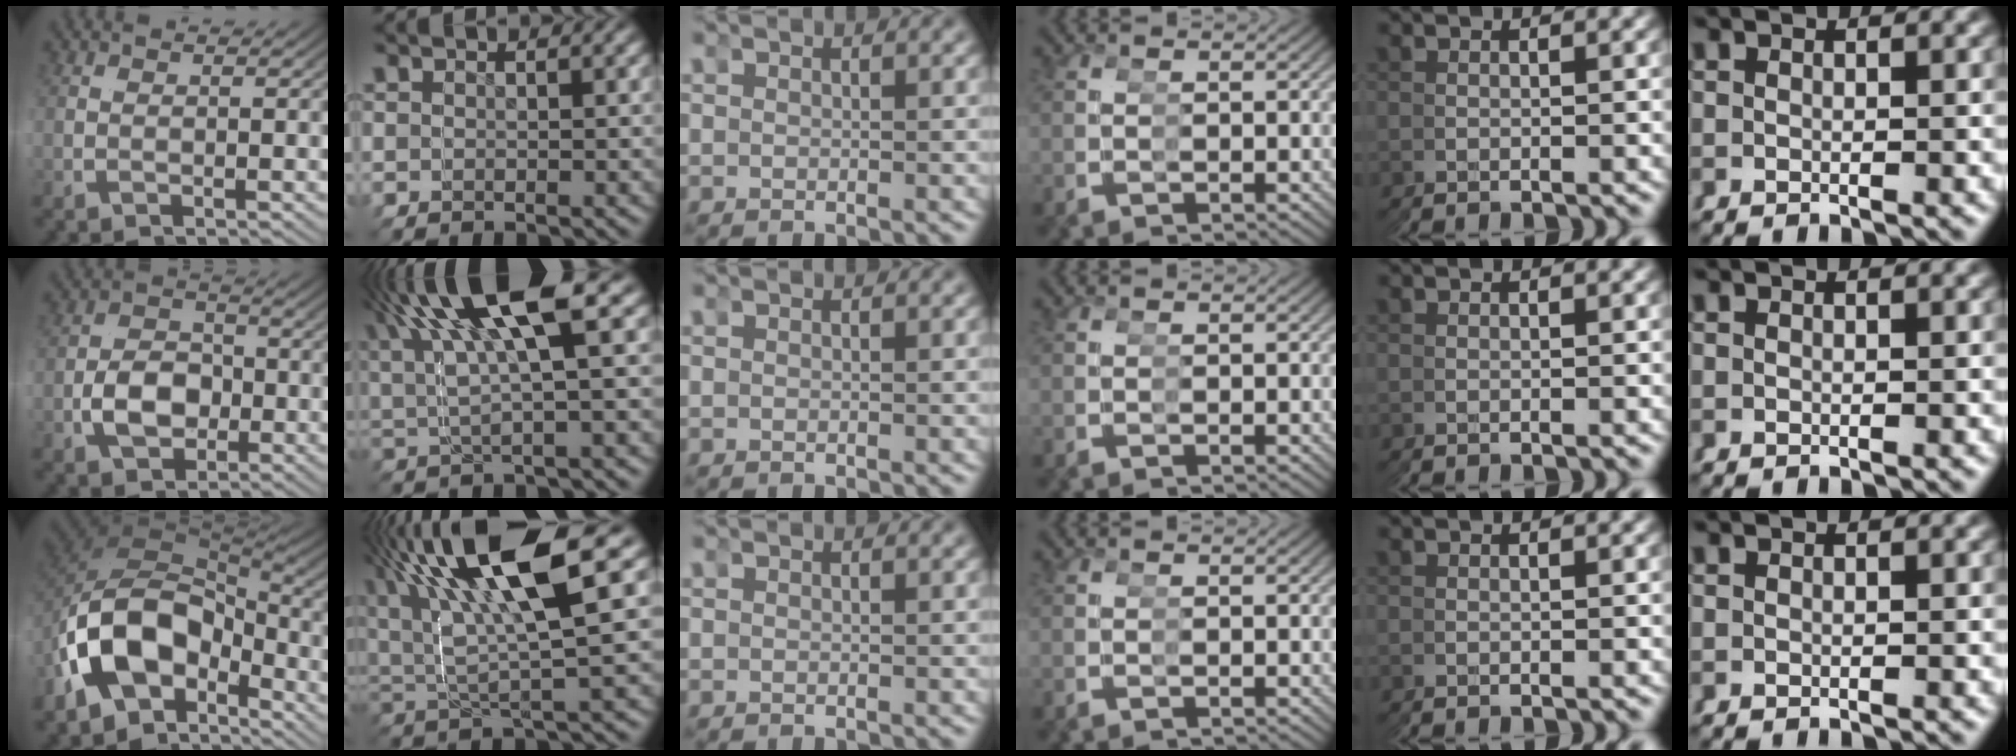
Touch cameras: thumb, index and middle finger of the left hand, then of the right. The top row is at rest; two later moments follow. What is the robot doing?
{"motion": "grasp_and_lifting", "object": "toy banana"}